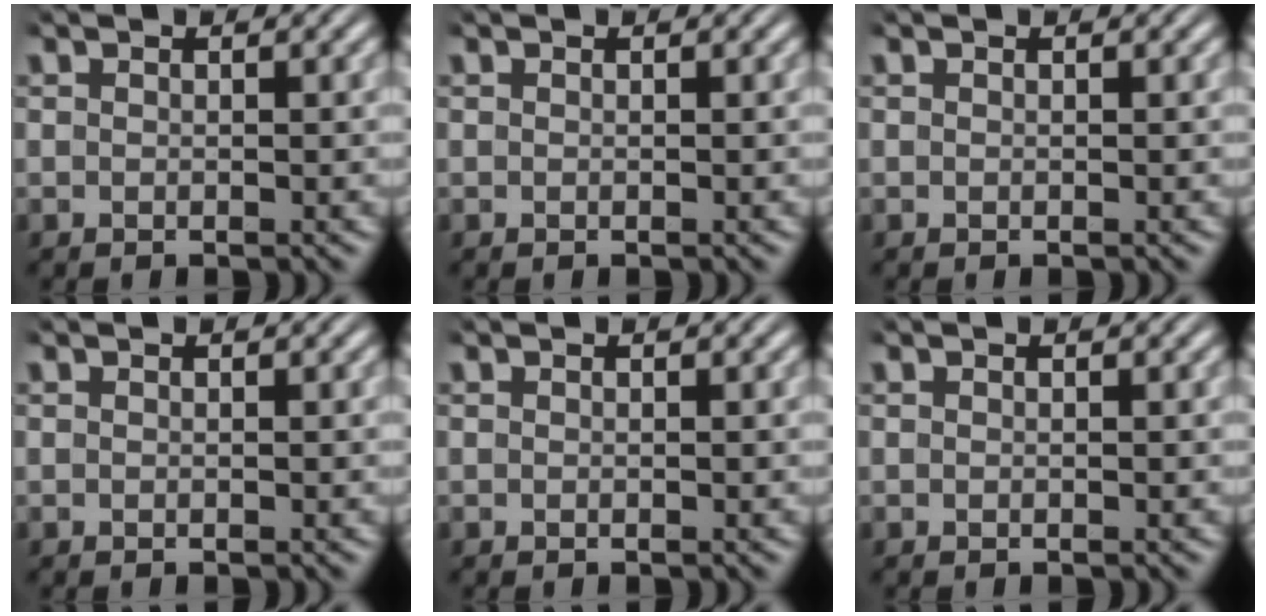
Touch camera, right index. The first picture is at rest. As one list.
[{"total": 0.0}, {"total": 0.0}, {"total": 0.0}, {"total": 0.0}, {"total": 0.0}]